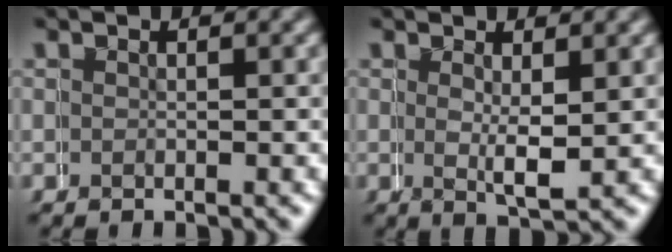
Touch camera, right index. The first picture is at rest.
{"total": 1.7, "force": [1.1, 0.1, 1.3], "torque": [-0.019, -0.004, 0.023]}